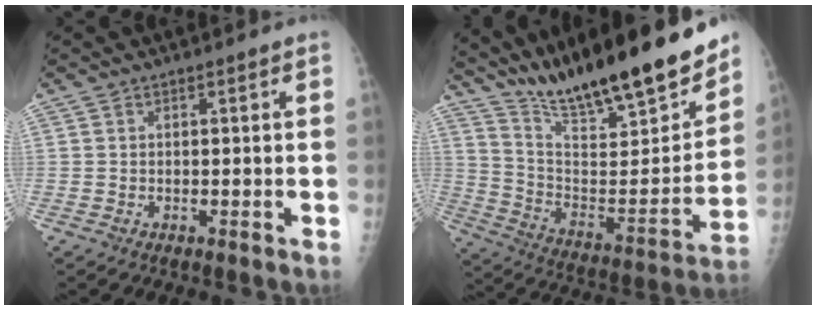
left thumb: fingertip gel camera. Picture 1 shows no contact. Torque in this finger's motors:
{"motor_torque": [0.70, 0.66, 1.46, -1.31, 0.14]}